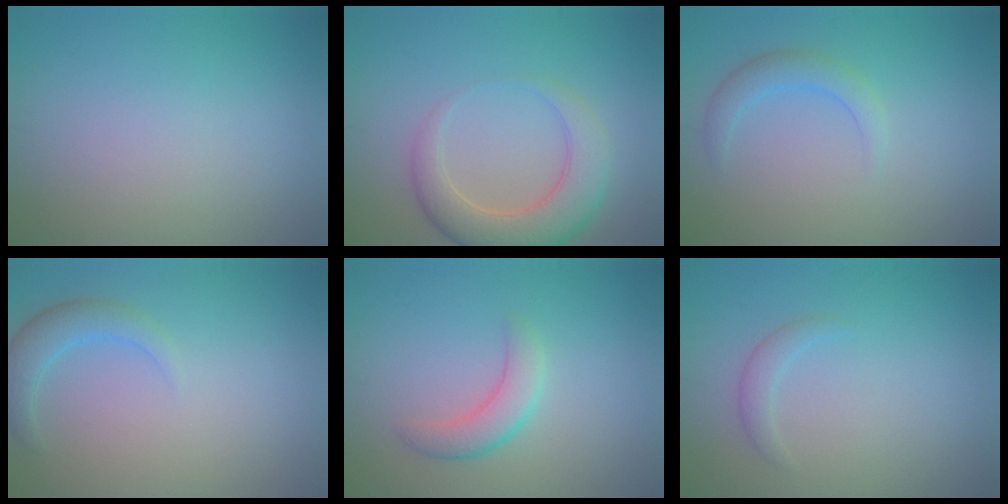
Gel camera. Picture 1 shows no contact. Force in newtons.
{"total": 5.3, "press": 5.3, "slide": 0.3}
{"total": 2.0, "press": 2.0, "slide": 0.1}
{"total": 2.4, "press": 2.4, "slide": 0.1}
{"total": 2.6, "press": 2.6, "slide": 0.1}
{"total": 1.2, "press": 1.2, "slide": 0.1}